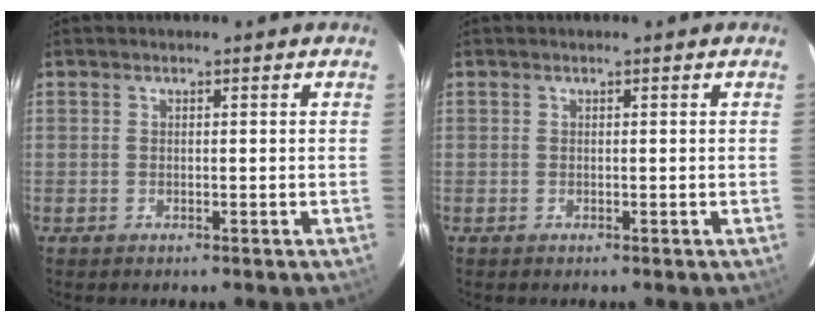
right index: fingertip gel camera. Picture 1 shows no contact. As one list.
[{"total": 0.0}]